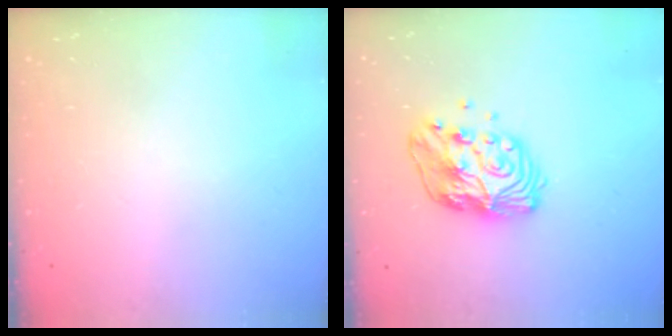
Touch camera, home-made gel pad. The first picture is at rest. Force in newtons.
{"total": 11.7, "press": 11.6, "slide": 0.9}